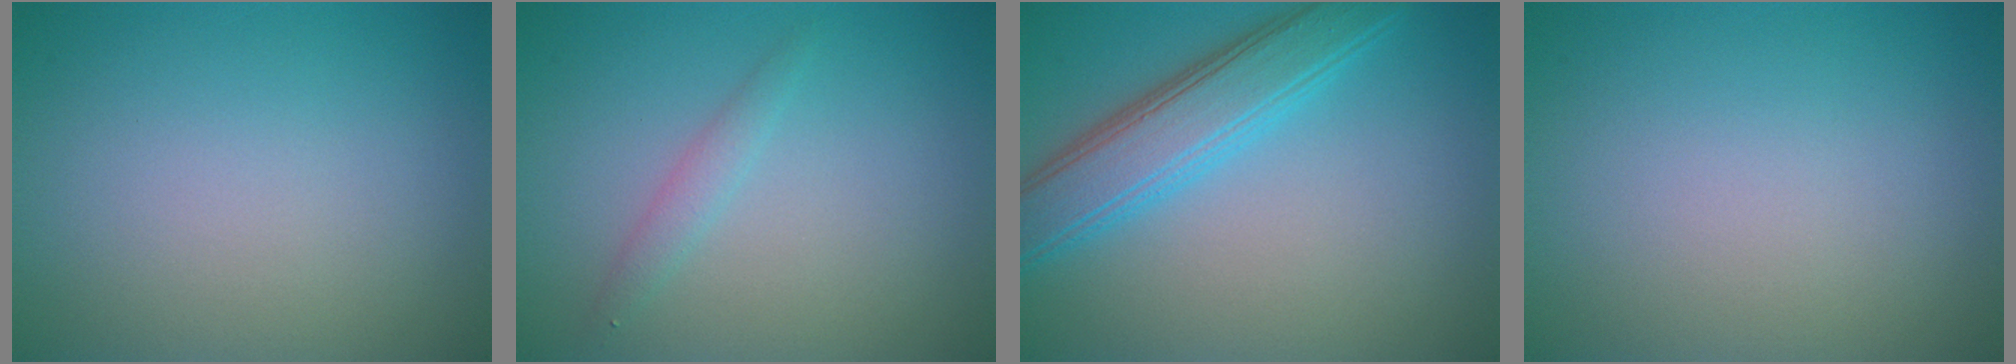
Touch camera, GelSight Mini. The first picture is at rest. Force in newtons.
{"total": 1.3, "press": 1.3, "slide": 0.0}
{"total": 5.4, "press": 5.4, "slide": 0.1}
{"total": 0.0}